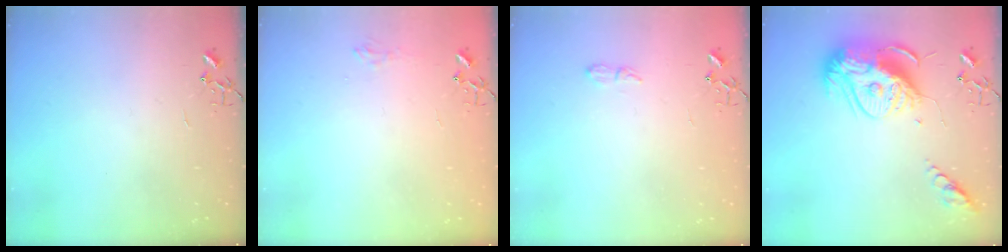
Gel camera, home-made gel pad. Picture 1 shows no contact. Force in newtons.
{"total": 6.6, "press": 6.6, "slide": 0.8}
{"total": 5.8, "press": 5.7, "slide": 0.7}
{"total": 19.7, "press": 19.6, "slide": 1.9}